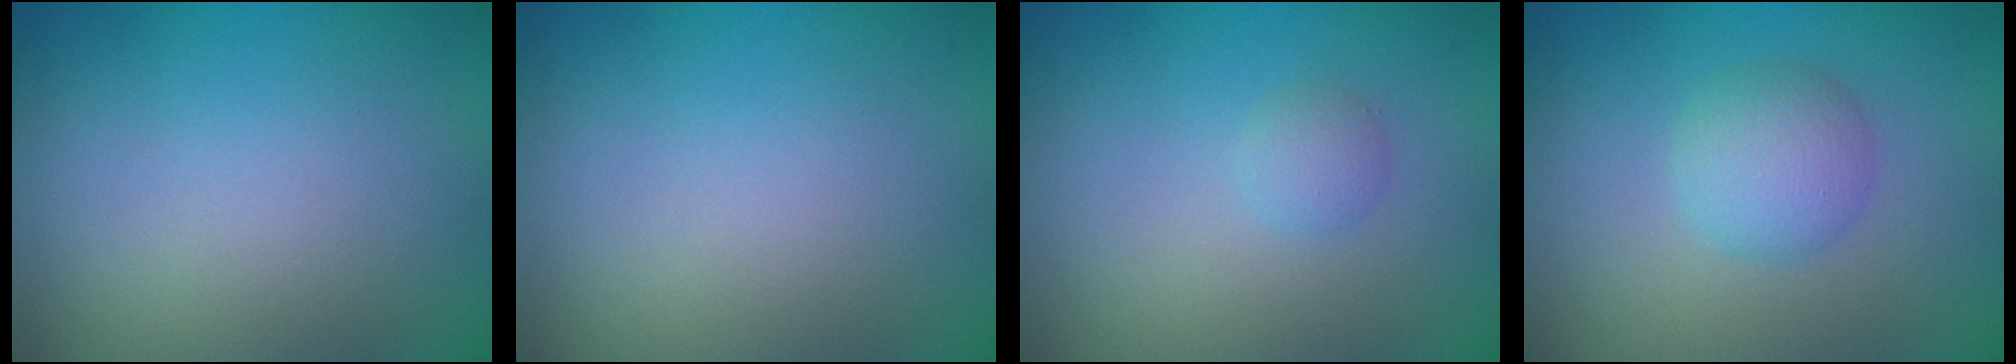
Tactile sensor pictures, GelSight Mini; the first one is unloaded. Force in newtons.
{"total": 0.0}
{"total": 1.1, "press": 1.1, "slide": 0.0}
{"total": 3.0, "press": 3.0, "slide": 0.1}